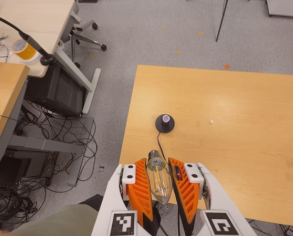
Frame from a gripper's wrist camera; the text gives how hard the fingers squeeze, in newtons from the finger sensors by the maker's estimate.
{"total": 19.5, "left": 21.2, "right": 17.9}